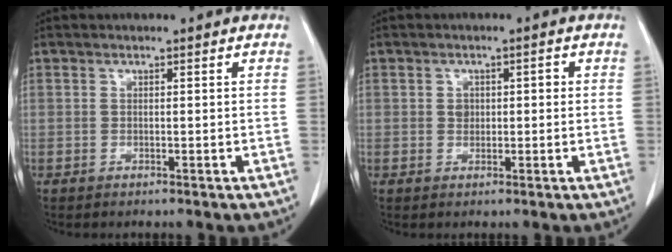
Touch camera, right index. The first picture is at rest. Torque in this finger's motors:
{"motor_torque": [-0.01, 0.07, 0.00, 0.00]}